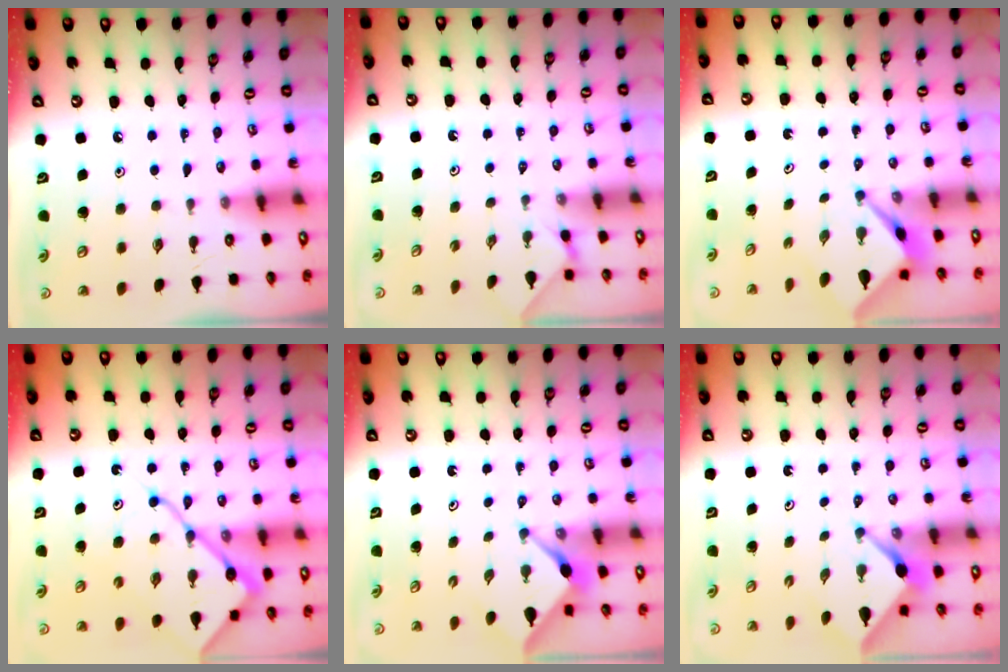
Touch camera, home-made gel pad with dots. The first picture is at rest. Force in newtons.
{"total": 0.0}
{"total": 2.7, "press": 2.7, "slide": 0.2}
{"total": 14.2, "press": 14.1, "slide": 1.6}
{"total": 3.0, "press": 3.0, "slide": 0.4}
{"total": 2.5, "press": 2.5, "slide": 0.2}